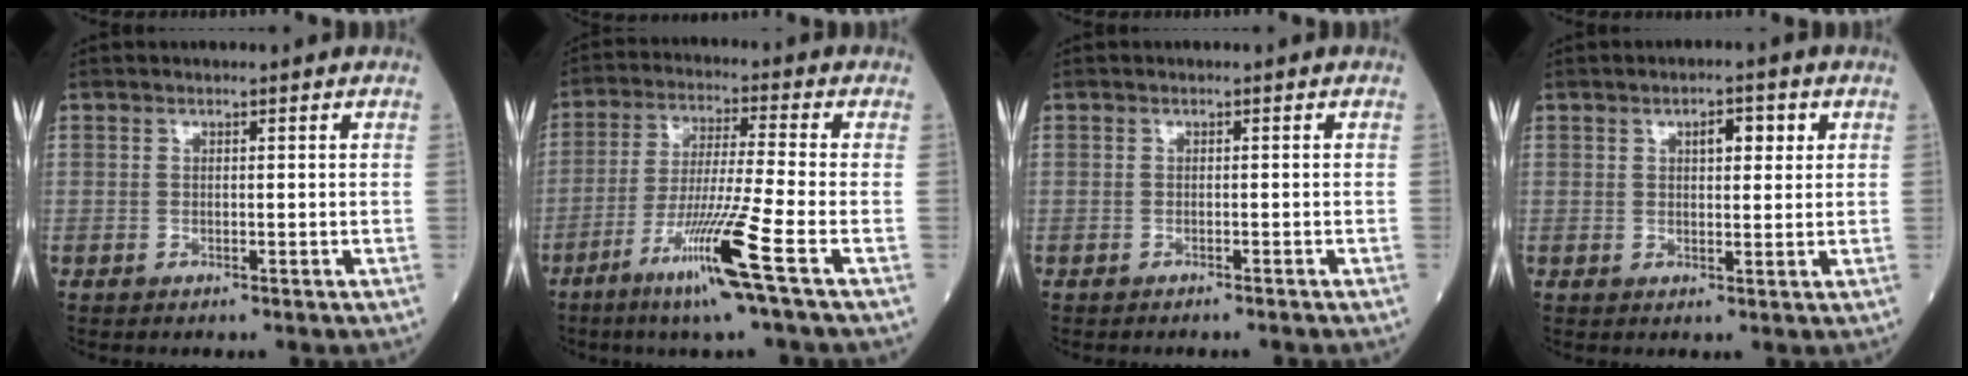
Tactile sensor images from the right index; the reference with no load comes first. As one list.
[{"total": 11.7, "force": [-5.8, -1.8, 10.0], "torque": [-0.191, -0.030, -0.111]}, {"total": 1.3, "force": [-1.2, -0.1, 0.5], "torque": [-0.008, 0.001, -0.015]}, {"total": 3.6, "force": [1.5, 1.4, 3.0], "torque": [-0.045, 0.009, 0.021]}]